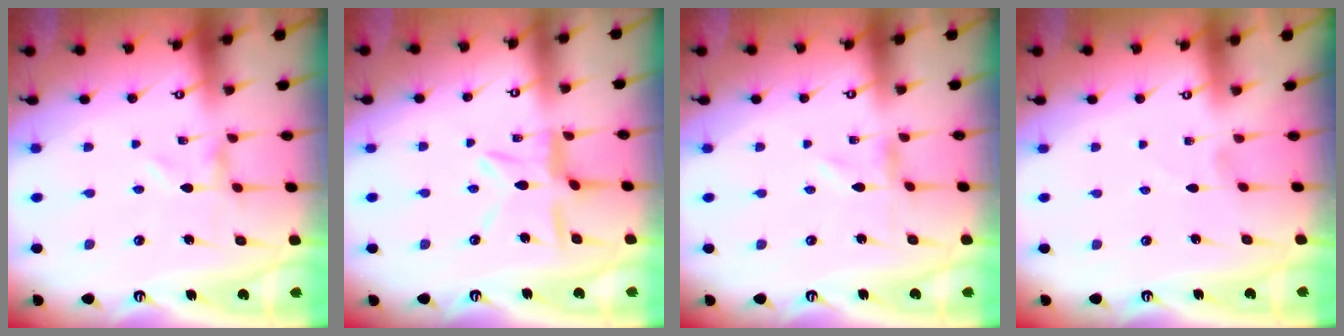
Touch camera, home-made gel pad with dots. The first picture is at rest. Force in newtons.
{"total": 9.5, "press": 9.5, "slide": 0.6}
{"total": 0.0}
{"total": 0.9, "press": 0.9, "slide": 0.1}